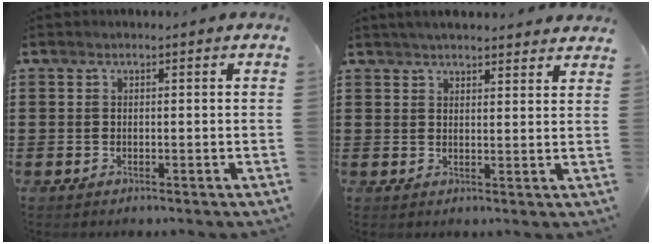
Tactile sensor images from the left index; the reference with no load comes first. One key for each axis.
{"total": 3.0, "fx": 2.9, "fy": 0.1, "fz": 0.6, "tx": -0.018, "ty": -0.004, "tz": 0.054}